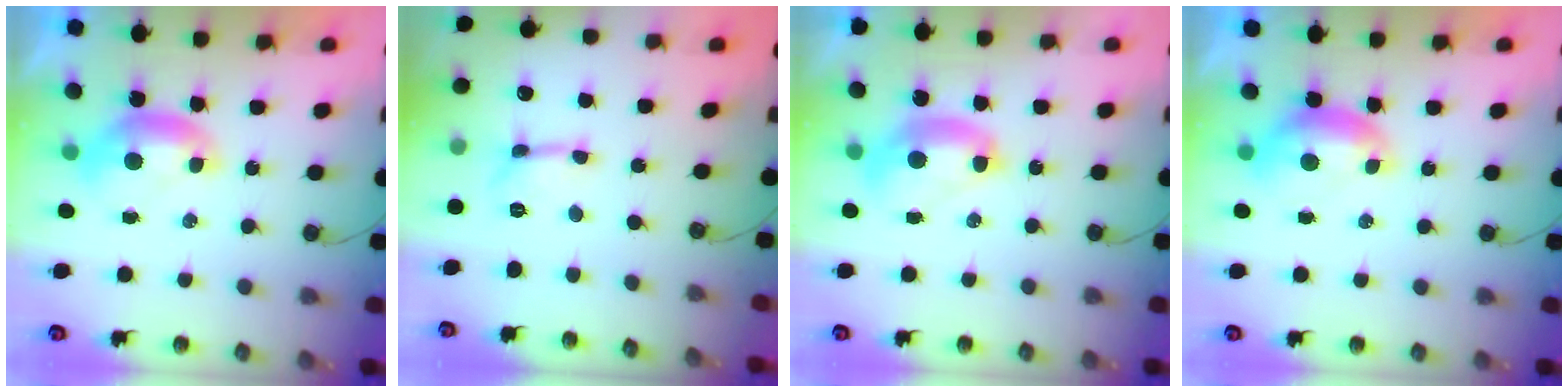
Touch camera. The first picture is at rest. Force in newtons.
{"total": 2.2, "press": 2.2, "slide": 0.4}
{"total": 2.6, "press": 2.6, "slide": 0.1}
{"total": 0.6, "press": 0.4, "slide": 0.4}